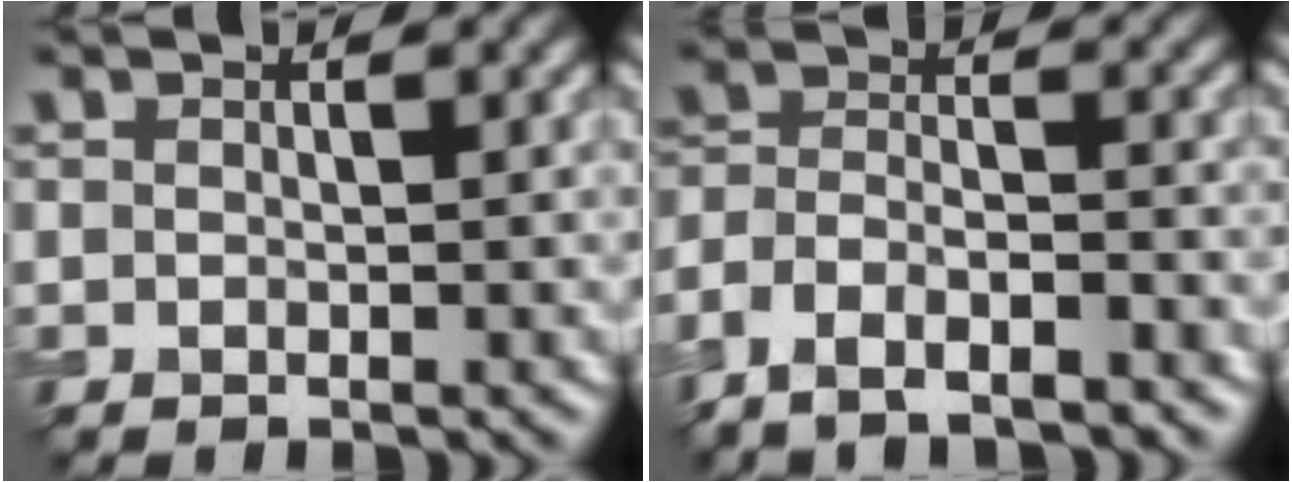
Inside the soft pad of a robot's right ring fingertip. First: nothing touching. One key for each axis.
{"total": 6.2, "fx": -5.0, "fy": 2.2, "fz": 2.8, "tx": -0.041, "ty": -0.007, "tz": -0.091}